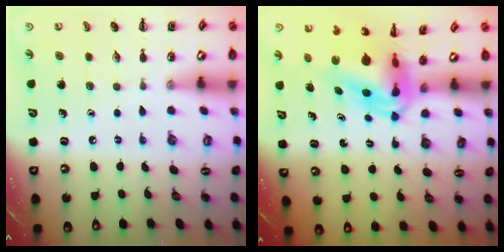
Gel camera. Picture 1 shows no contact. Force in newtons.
{"total": 6.7, "press": 6.3, "slide": 2.2}